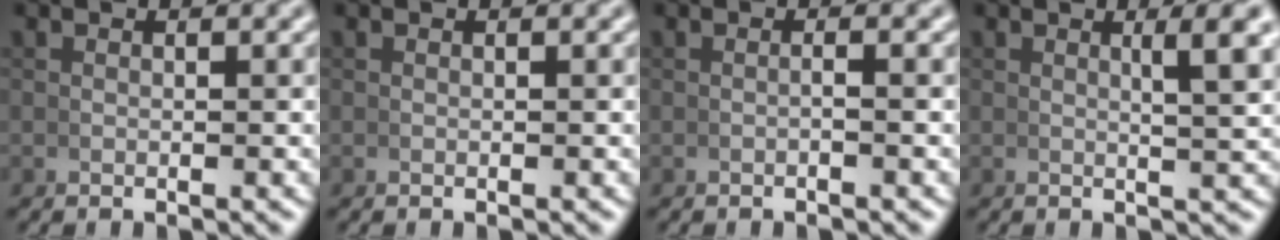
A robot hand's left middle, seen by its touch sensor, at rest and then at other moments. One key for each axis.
{"total": 0.0}
{"total": 0.5, "fx": -0.2, "fy": -0.1, "fz": 0.5, "tx": -0.013, "ty": 0.004, "tz": -0.004}
{"total": 3.1, "fx": 1.4, "fy": 0.1, "fz": 2.7, "tx": -0.031, "ty": 0.005, "tz": 0.022}